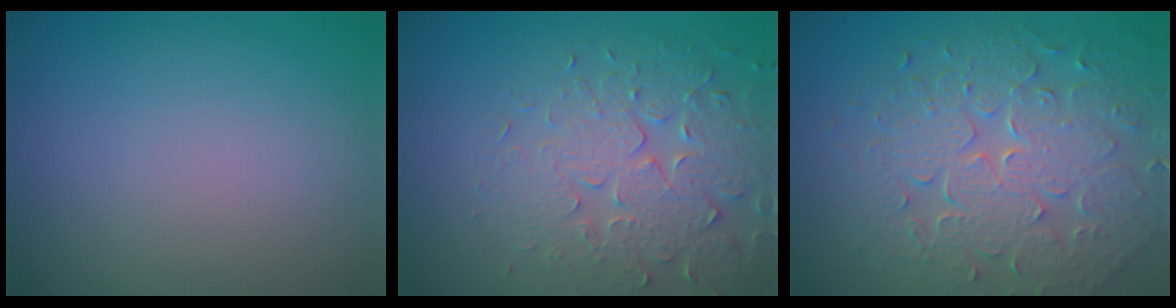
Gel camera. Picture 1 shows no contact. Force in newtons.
{"total": 5.1, "press": 4.7, "slide": 1.9}
{"total": 7.8, "press": 5.6, "slide": 5.4}